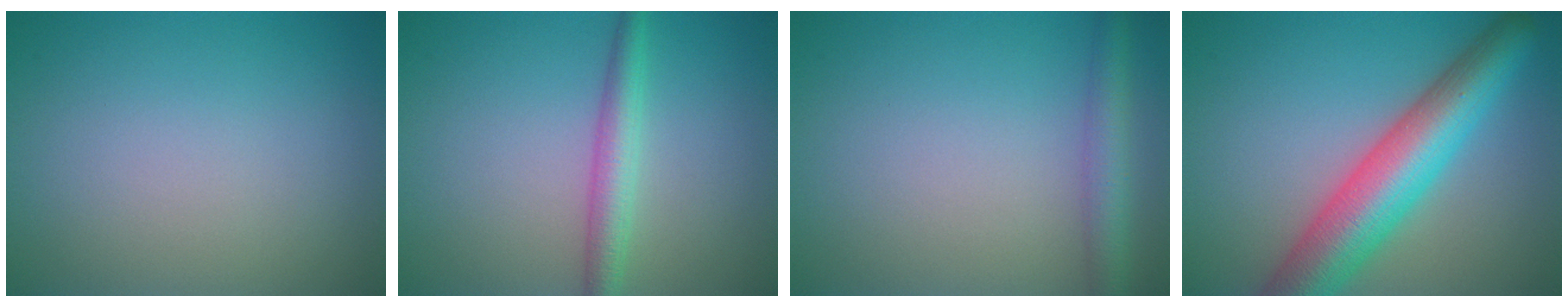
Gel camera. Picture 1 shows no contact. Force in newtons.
{"total": 2.9, "press": 2.9, "slide": 0.1}
{"total": 3.0, "press": 3.0, "slide": 0.2}
{"total": 8.7, "press": 8.7, "slide": 0.4}